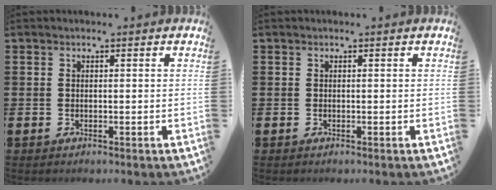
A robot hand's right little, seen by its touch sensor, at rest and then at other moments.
{"total": 0.0}